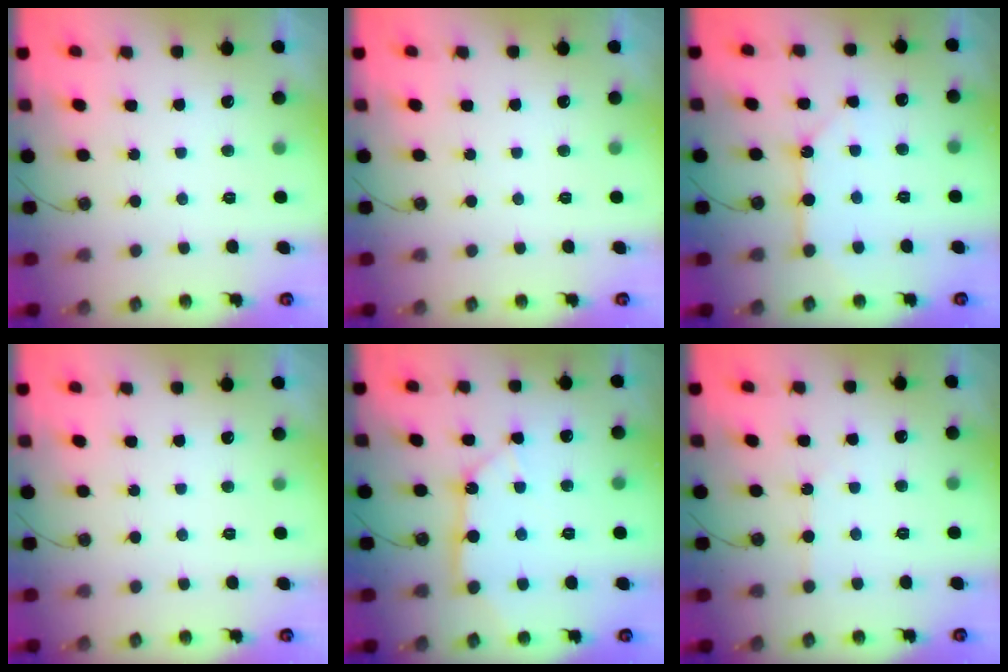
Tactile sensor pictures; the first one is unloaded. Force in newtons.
{"total": 0.0}
{"total": 8.2, "press": 8.2, "slide": 0.7}
{"total": 0.0}
{"total": 10.9, "press": 10.8, "slide": 1.4}
{"total": 2.9, "press": 2.8, "slide": 0.5}